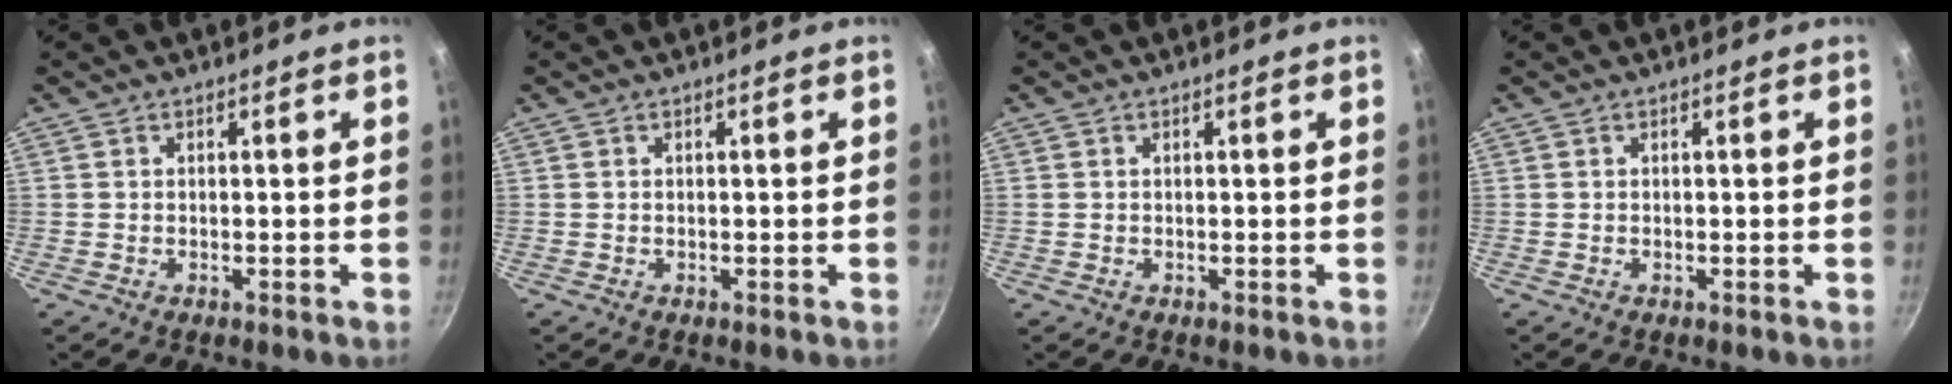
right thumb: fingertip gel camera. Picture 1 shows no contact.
{"total": 0.0}
{"total": 0.0}
{"total": 0.0}